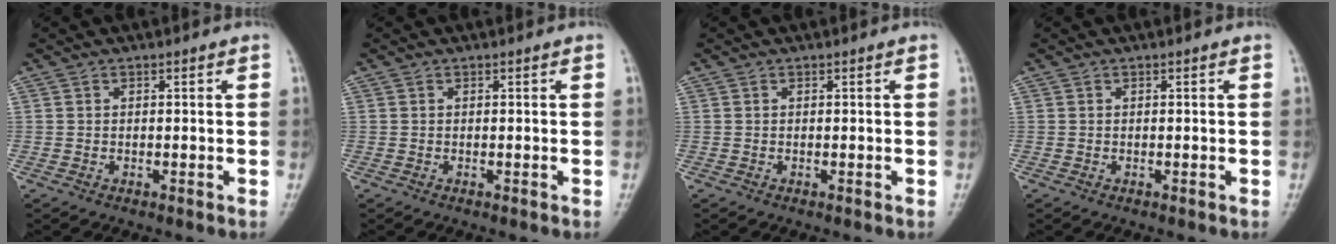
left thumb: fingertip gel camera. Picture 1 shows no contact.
{"total": 0.0}
{"total": 0.0}
{"total": 0.0}